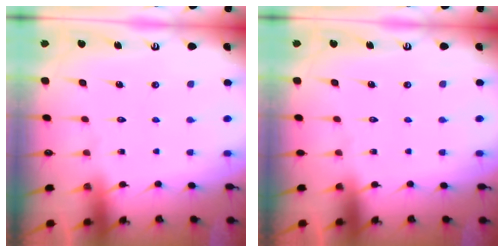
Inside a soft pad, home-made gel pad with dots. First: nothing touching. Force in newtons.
{"total": 0.0}